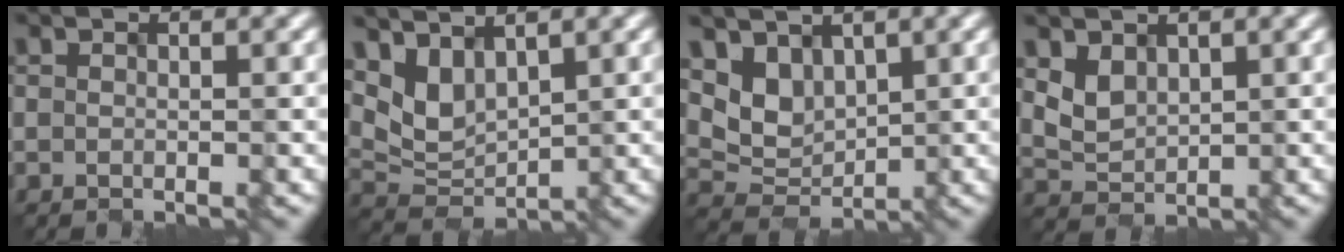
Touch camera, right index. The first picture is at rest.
{"total": 3.8, "force": [2.2, 2.1, 2.2], "torque": [-0.051, -0.008, 0.044]}
{"total": 4.1, "force": [1.9, 2.8, 2.2], "torque": [-0.048, -0.005, 0.035]}
{"total": 2.4, "force": [1.2, 1.7, 1.2], "torque": [-0.029, -0.003, 0.026]}